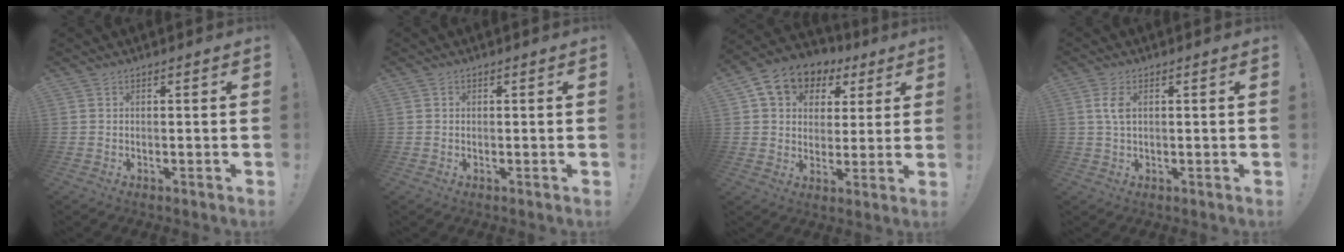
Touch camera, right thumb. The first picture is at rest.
{"total": 0.8, "force": [0.0, 0.8, 0.0], "torque": [0.000, 0.003, 0.001]}
{"total": 11.1, "force": [5.4, 8.6, 4.5], "torque": [-0.073, -0.025, 0.106]}
{"total": 4.2, "force": [1.0, 2.4, 3.3], "torque": [-0.072, 0.004, 0.015]}